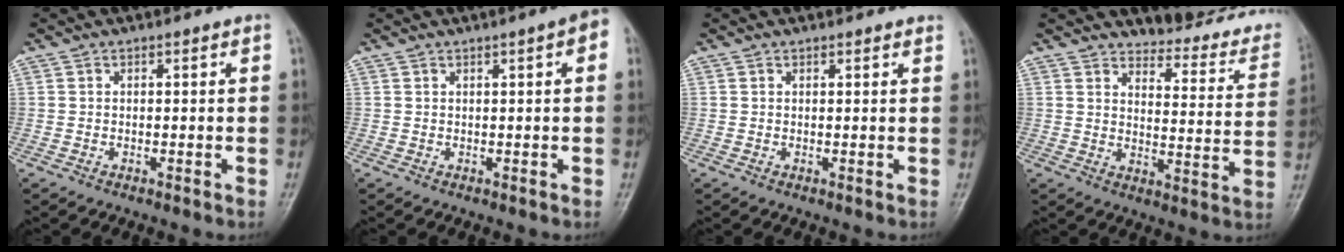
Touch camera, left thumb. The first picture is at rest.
{"total": 4.1, "force": [1.7, 0.8, 3.7], "torque": [-0.044, 0.012, 0.018]}
{"total": 2.4, "force": [2.2, 0.6, 0.8], "torque": [0.001, 0.004, 0.023]}
{"total": 17.0, "force": [16.5, 2.9, 3.1], "torque": [-0.002, -0.161, 0.186]}